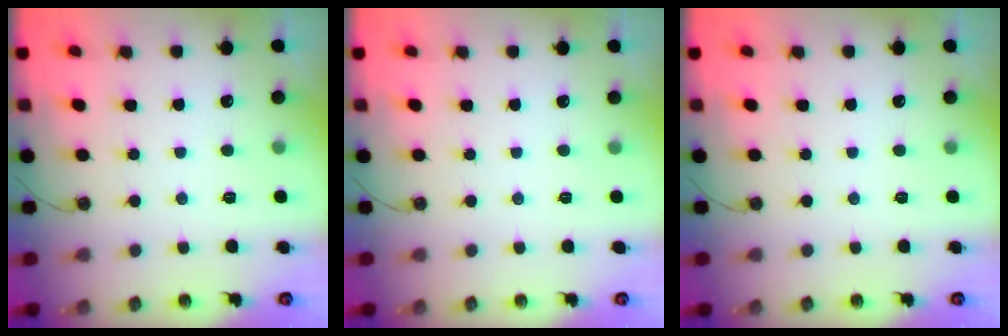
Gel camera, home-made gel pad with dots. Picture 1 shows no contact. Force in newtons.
{"total": 1.5, "press": 0.5, "slide": 1.4}
{"total": 0.0}